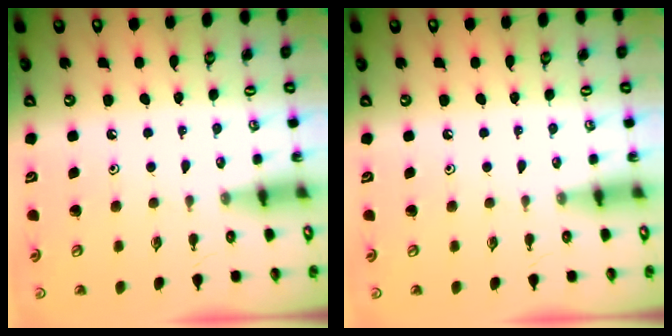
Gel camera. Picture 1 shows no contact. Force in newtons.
{"total": 0.0}